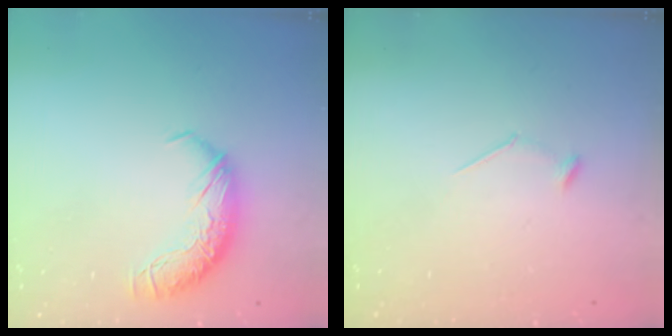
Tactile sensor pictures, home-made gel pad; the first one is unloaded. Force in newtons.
{"total": 7.9, "press": 7.9, "slide": 0.7}